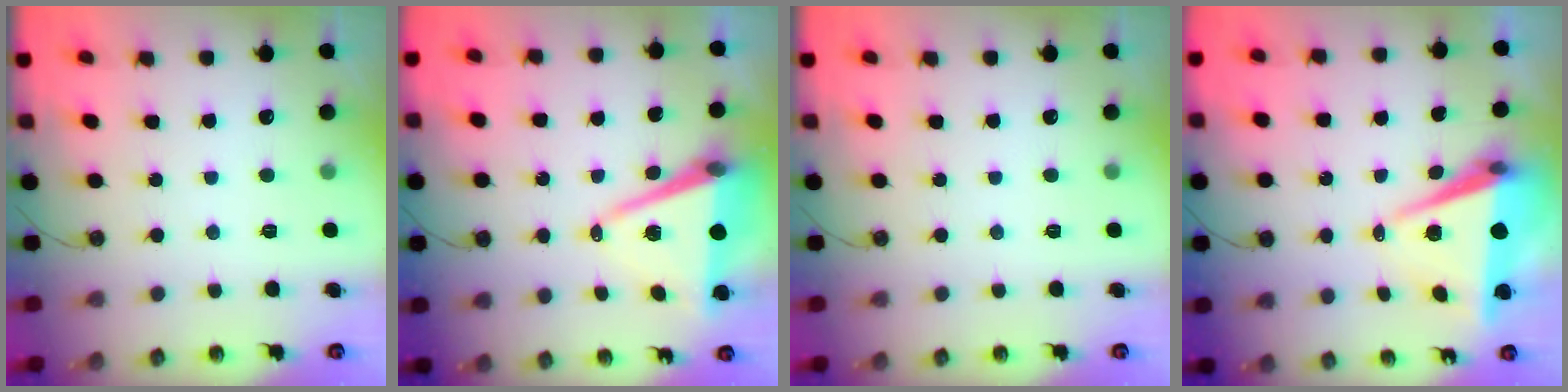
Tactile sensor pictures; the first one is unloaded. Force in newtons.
{"total": 10.2, "press": 9.4, "slide": 4.0}
{"total": 0.0}
{"total": 7.8, "press": 6.6, "slide": 4.1}